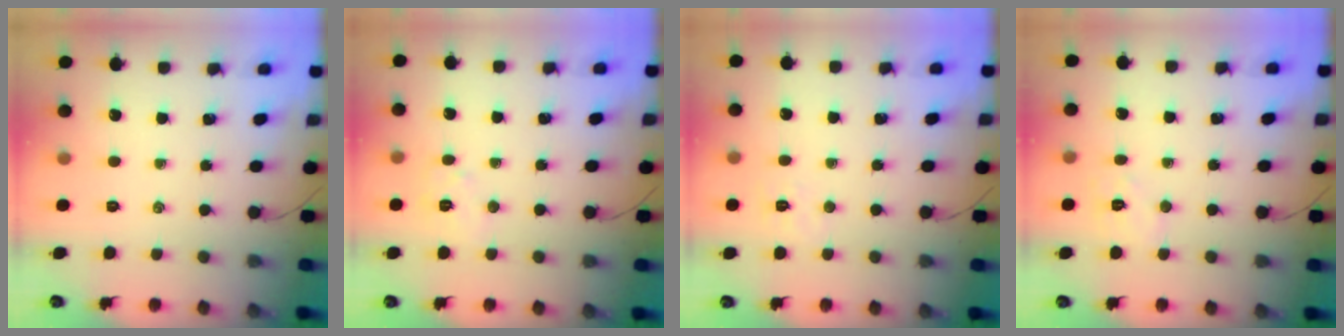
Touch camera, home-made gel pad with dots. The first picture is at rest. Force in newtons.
{"total": 5.2, "press": 5.1, "slide": 0.9}
{"total": 4.4, "press": 4.2, "slide": 1.1}
{"total": 6.6, "press": 6.4, "slide": 1.2}